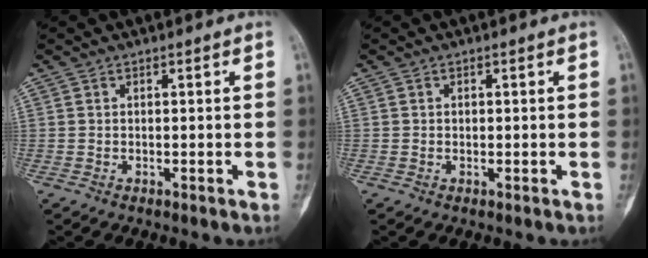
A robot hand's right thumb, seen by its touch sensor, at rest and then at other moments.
{"total": 0.7, "force": [0.0, 0.6, 0.4], "torque": [-0.005, 0.001, 0.000]}